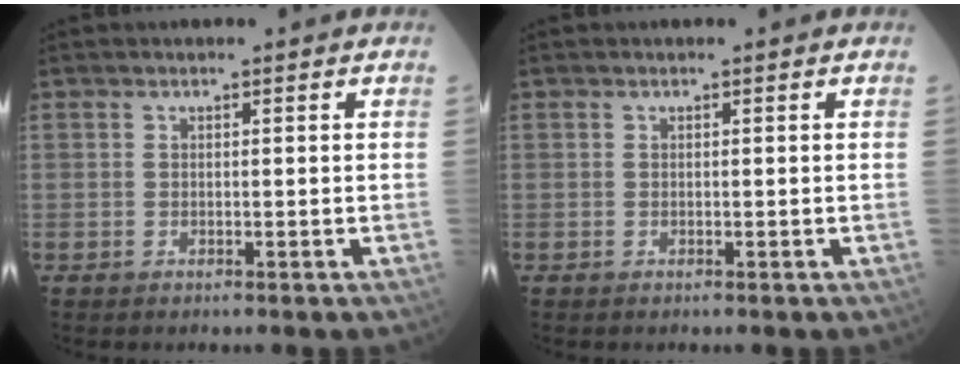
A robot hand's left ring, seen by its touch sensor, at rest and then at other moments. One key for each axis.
{"total": 0.0}